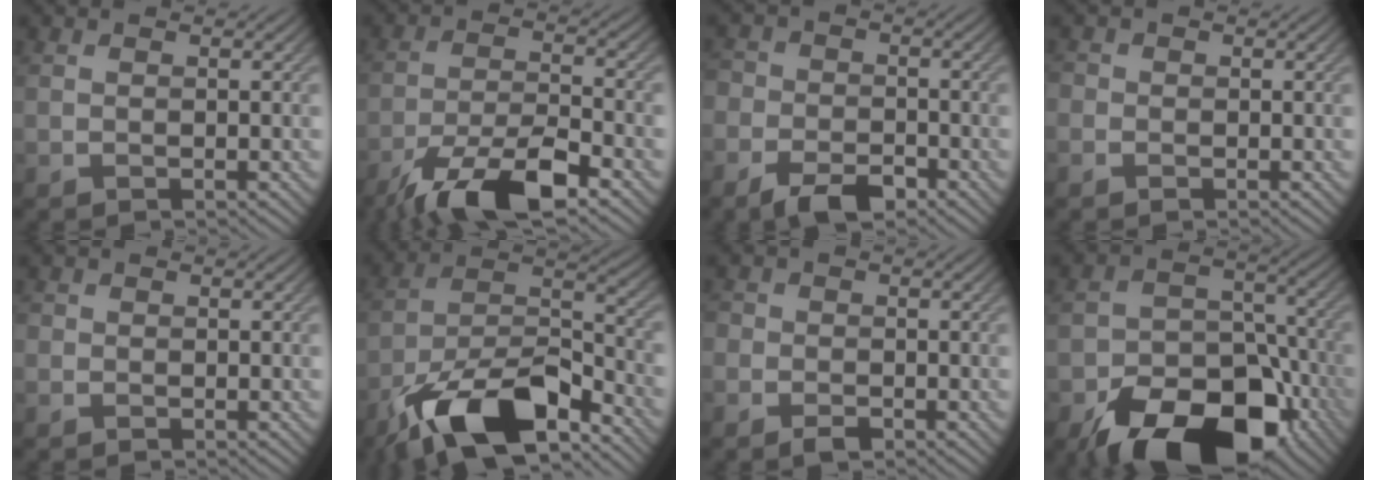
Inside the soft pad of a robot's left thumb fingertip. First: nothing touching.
{"total": 11.2, "force": [-7.7, 3.1, 7.5], "torque": [-0.138, -0.002, -0.145]}
{"total": 5.7, "force": [-3.6, 3.3, 2.9], "torque": [-0.054, -0.003, -0.075]}
{"total": 1.5, "force": [-0.5, 1.4, 0.3], "torque": [0.004, -0.001, -0.014]}
{"total": 0.9, "force": [-0.2, 0.9, 0.1], "torque": [0.003, -0.004, -0.005]}
{"total": 16.1, "force": [-10.6, 5.9, 10.5], "torque": [-0.204, -0.012, -0.209]}
{"total": 2.6, "force": [-1.4, 2.0, 1.0], "torque": [-0.017, -0.006, -0.037]}
{"total": 17.5, "force": [-10.7, 10.0, 9.5], "torque": [-0.148, -0.036, -0.171]}